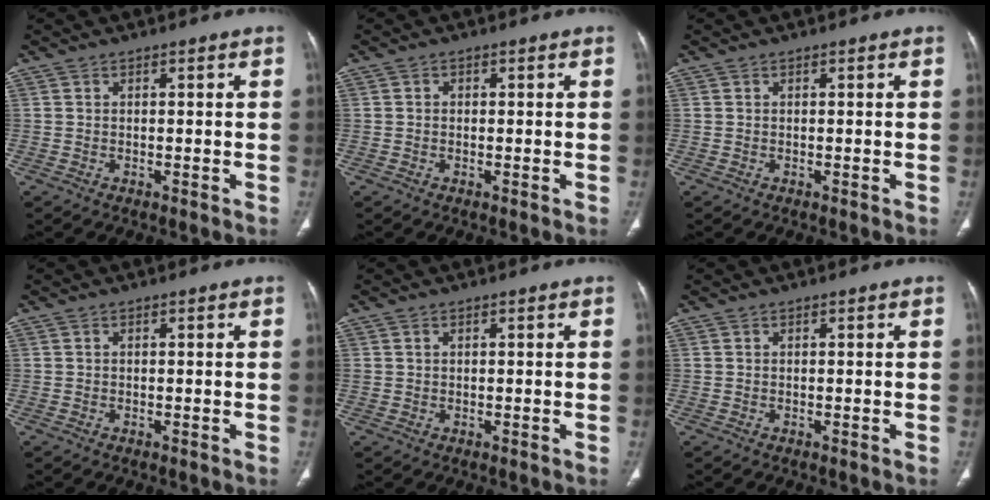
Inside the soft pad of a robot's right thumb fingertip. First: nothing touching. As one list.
[{"total": 0.7, "force": [0.0, 0.7, 0.3], "torque": [0.000, 0.002, -0.001]}, {"total": 0.0}, {"total": 0.0}, {"total": 0.8, "force": [0.4, 0.6, 0.3], "torque": [-0.001, -0.001, 0.007]}, {"total": 0.0}]